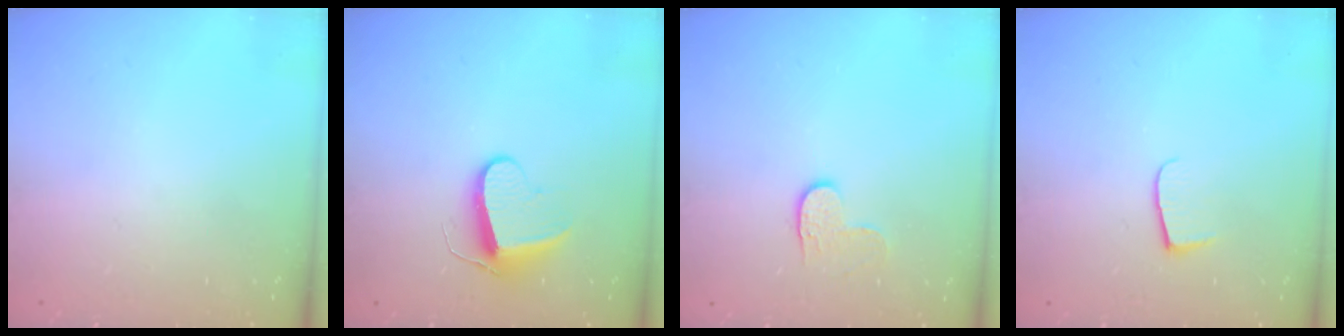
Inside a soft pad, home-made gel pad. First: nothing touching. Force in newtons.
{"total": 9.4, "press": 9.4, "slide": 0.7}
{"total": 4.2, "press": 4.2, "slide": 0.5}
{"total": 6.2, "press": 6.1, "slide": 0.6}